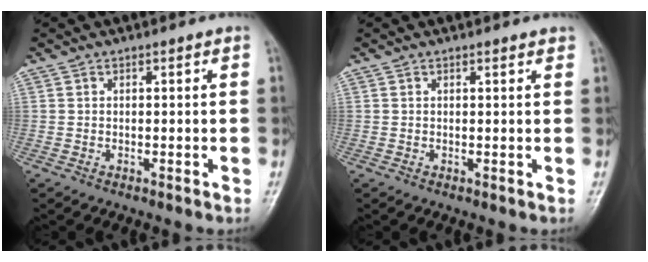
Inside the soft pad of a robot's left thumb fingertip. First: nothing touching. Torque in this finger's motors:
{"motor_torque": [-0.19, -0.17, -0.22, -0.08, 0.02]}